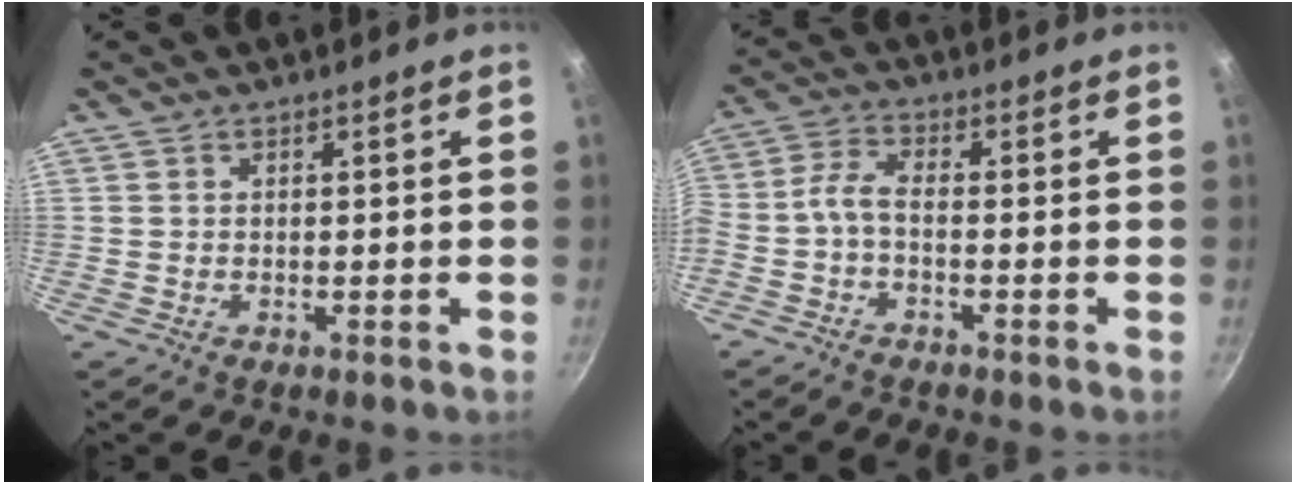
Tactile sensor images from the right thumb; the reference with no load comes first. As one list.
[{"total": 4.4, "force": [-2.0, 1.4, 3.7], "torque": [-0.096, 0.028, -0.052]}]